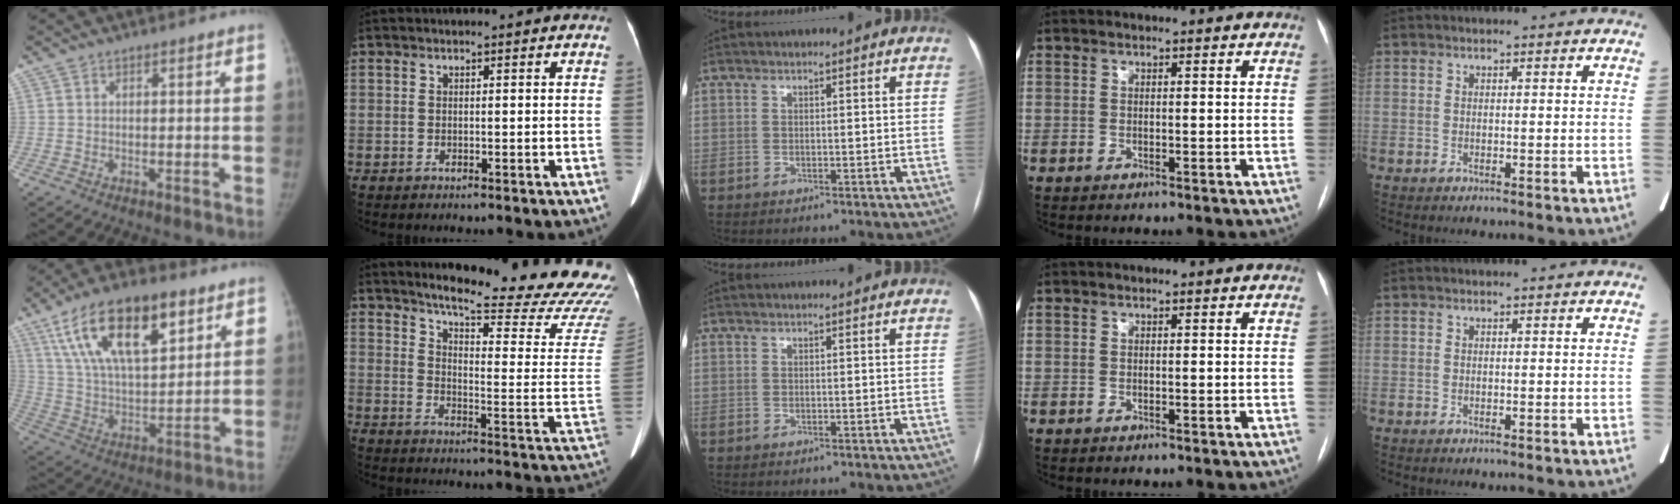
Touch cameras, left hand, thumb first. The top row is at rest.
{"thumb": {"total": 21.9, "force": [11.2, 9.8, 16.1], "torque": [-0.258, -0.026, 0.205]}, "index": {"total": 26.7, "force": [24.3, 1.9, 10.8], "torque": [-0.148, -0.126, 0.287]}}